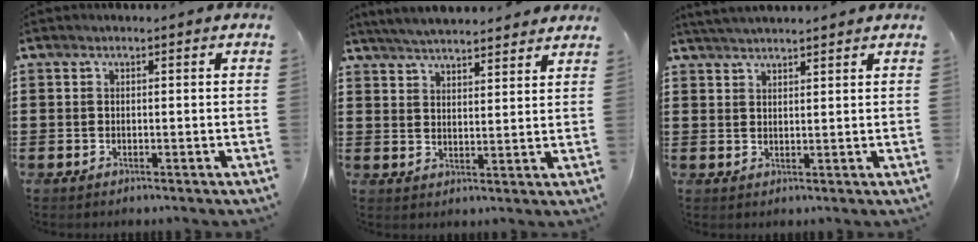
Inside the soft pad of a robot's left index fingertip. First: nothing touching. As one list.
[{"total": 4.9, "force": [4.8, 0.0, 0.9], "torque": [-0.033, -0.017, 0.086]}, {"total": 2.6, "force": [2.6, -0.2, 0.4], "torque": [-0.015, -0.002, 0.050]}]